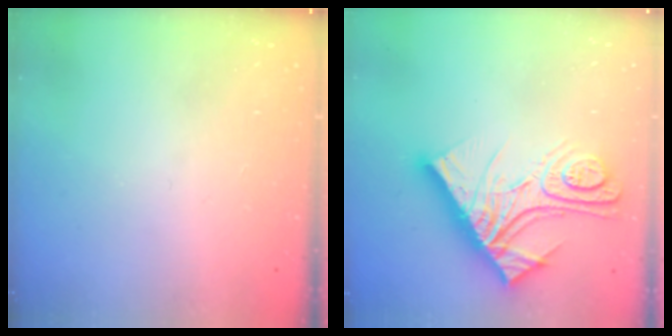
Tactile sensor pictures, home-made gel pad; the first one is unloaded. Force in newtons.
{"total": 21.6, "press": 21.5, "slide": 2.3}